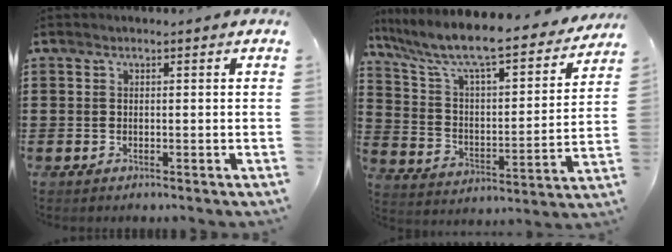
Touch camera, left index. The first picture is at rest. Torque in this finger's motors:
{"motor_torque": [1.56, -0.58, 1.01, 0.21]}